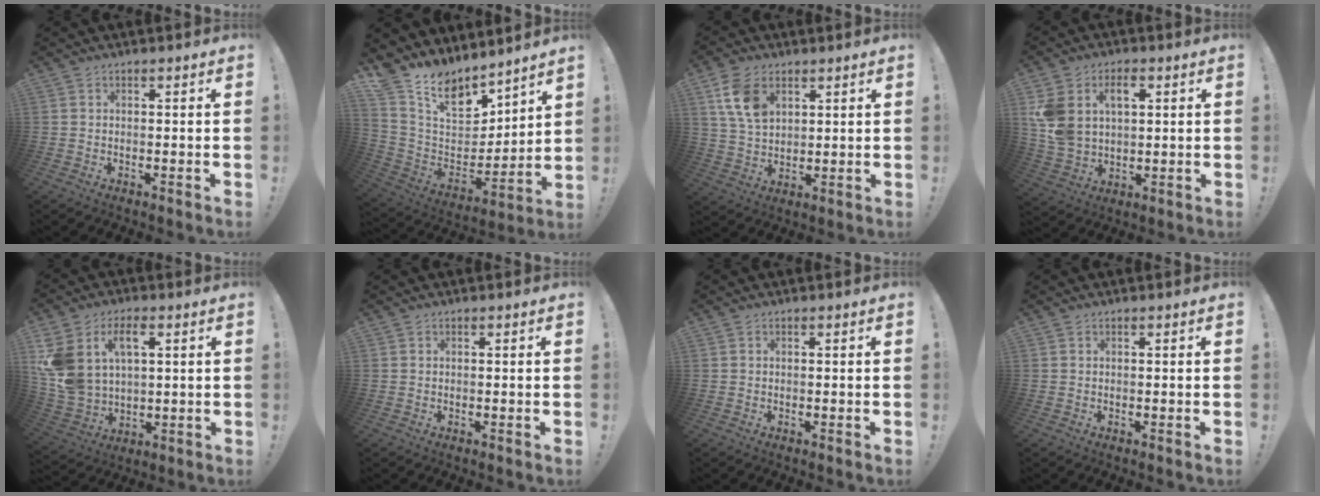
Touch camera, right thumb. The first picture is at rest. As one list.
[{"total": 14.0, "force": [10.4, 7.3, 6.0], "torque": [-0.113, -0.082, 0.193]}, {"total": 10.7, "force": [5.0, 6.9, 6.4], "torque": [-0.117, -0.009, 0.097]}, {"total": 11.0, "force": [4.5, 7.7, 6.5], "torque": [-0.124, -0.010, 0.084]}, {"total": 13.2, "force": [5.4, 8.8, 8.1], "torque": [-0.178, -0.023, 0.103]}, {"total": 0.0}, {"total": 0.0}, {"total": 0.0}]